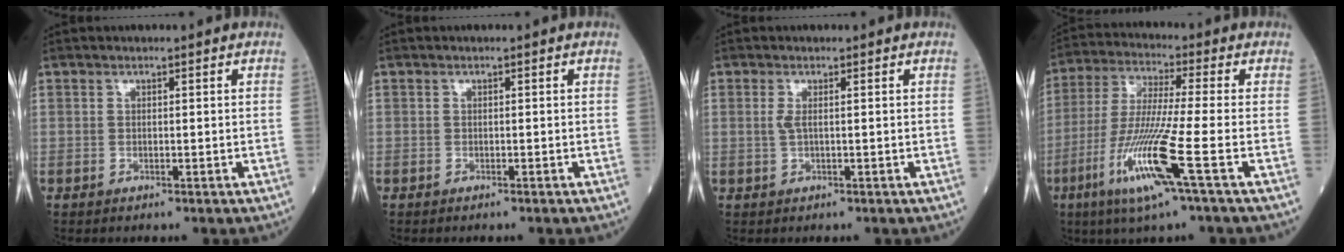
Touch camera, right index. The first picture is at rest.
{"total": 0.5, "force": [-0.5, 0.0, 0.1], "torque": [-0.003, -0.001, -0.011]}
{"total": 1.4, "force": [0.2, 0.1, 1.4], "torque": [-0.038, -0.001, 0.003]}
{"total": 12.9, "force": [-5.4, -1.4, 11.6], "torque": [-0.241, -0.028, -0.110]}